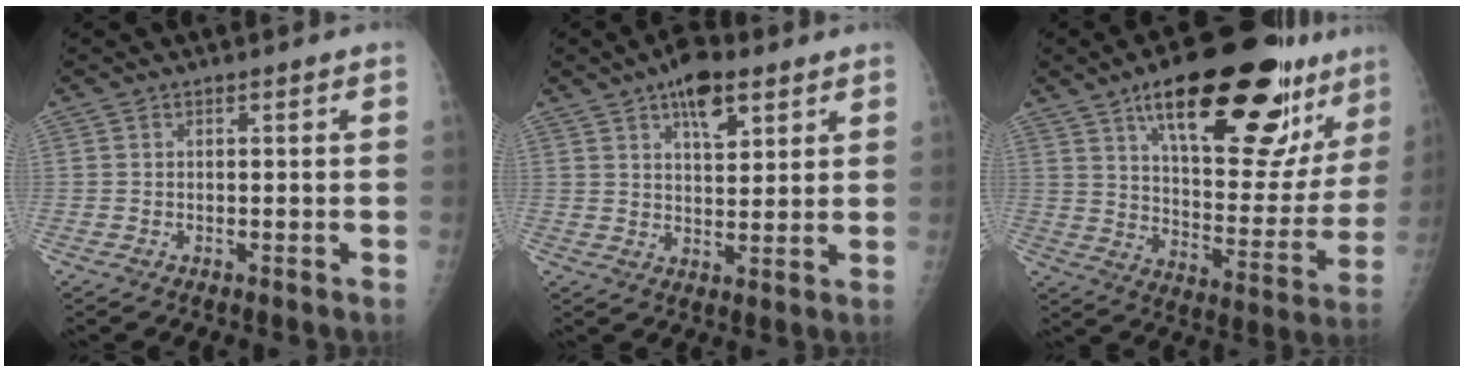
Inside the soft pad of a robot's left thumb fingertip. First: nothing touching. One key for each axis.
{"total": 8.5, "fx": 4.9, "fy": 4.0, "fz": 5.8, "tx": -0.069, "ty": -0.020, "tz": 0.074}
{"total": 29.5, "fx": 17.8, "fy": 10.5, "fz": 21.1, "tx": -0.262, "ty": -0.051, "tz": 0.266}